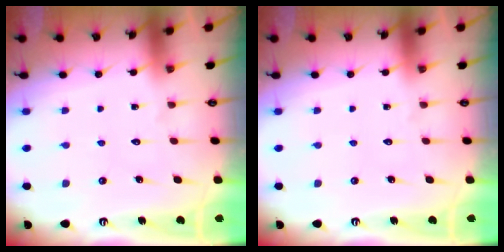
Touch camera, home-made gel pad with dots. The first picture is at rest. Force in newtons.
{"total": 0.0}